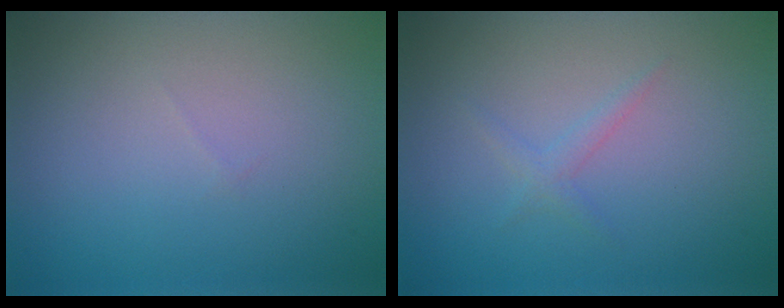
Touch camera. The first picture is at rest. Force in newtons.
{"total": 1.1, "press": 1.1, "slide": 0.0}